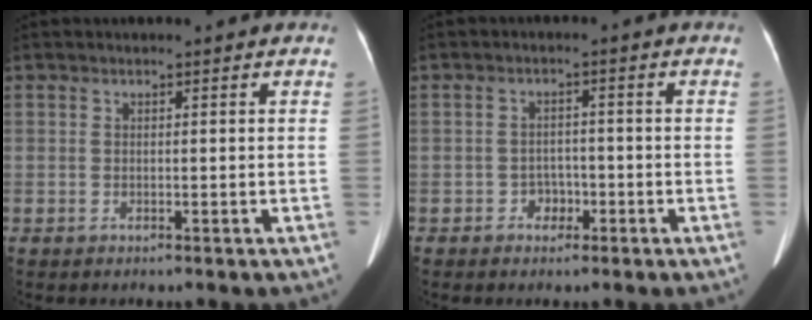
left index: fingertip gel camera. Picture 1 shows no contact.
{"total": 2.5, "force": [-1.4, 1.8, 0.9], "torque": [-0.009, 0.005, -0.020]}